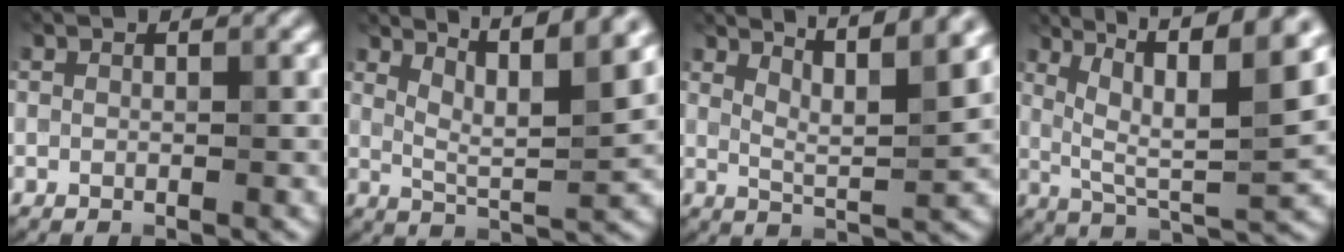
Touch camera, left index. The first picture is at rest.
{"total": 7.1, "force": [4.7, 1.4, 5.1], "torque": [-0.075, 0.006, 0.076]}
{"total": 6.1, "force": [4.3, 1.1, 4.2], "torque": [-0.059, 0.006, 0.063]}
{"total": 10.8, "force": [5.3, 2.8, 8.9], "torque": [-0.142, 0.009, 0.091]}